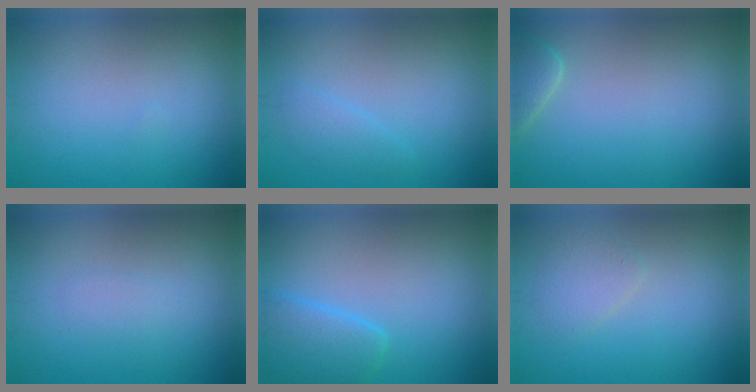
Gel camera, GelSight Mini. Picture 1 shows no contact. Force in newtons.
{"total": 1.5, "press": 1.5, "slide": 0.1}
{"total": 2.3, "press": 2.2, "slide": 0.4}
{"total": 1.0, "press": 1.0, "slide": 0.1}
{"total": 3.7, "press": 3.6, "slide": 0.2}
{"total": 1.8, "press": 1.8, "slide": 0.2}